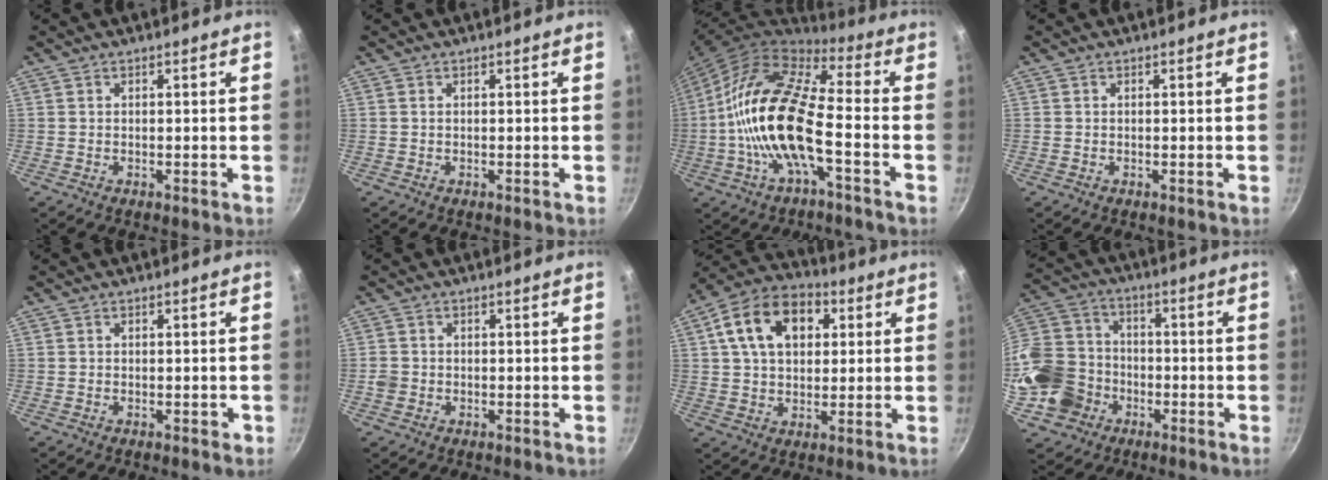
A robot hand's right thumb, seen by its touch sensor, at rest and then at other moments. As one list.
[{"total": 0.0}, {"total": 18.4, "force": [-3.9, 6.7, 16.7], "torque": [-0.316, 0.035, -0.092]}, {"total": 0.0}, {"total": 0.9, "force": [-0.3, 0.7, 0.6], "torque": [-0.004, 0.004, -0.004]}, {"total": 2.0, "force": [-0.6, 1.8, 0.7], "torque": [-0.010, 0.007, -0.011]}, {"total": 15.0, "force": [4.5, 10.2, 10.1], "torque": [-0.152, 0.017, 0.061]}, {"total": 16.5, "force": [-5.1, 14.1, 6.9], "torque": [-0.138, 0.046, -0.096]}]